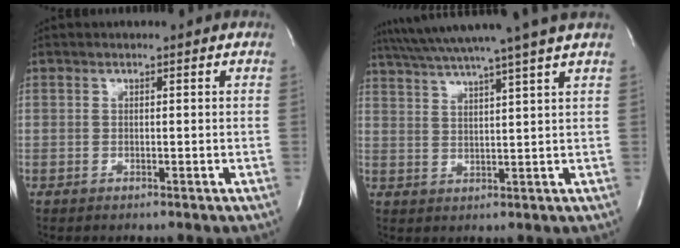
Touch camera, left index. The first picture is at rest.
{"total": 14.6, "force": [12.4, -2.5, 7.2], "torque": [-0.126, -0.008, 0.177]}